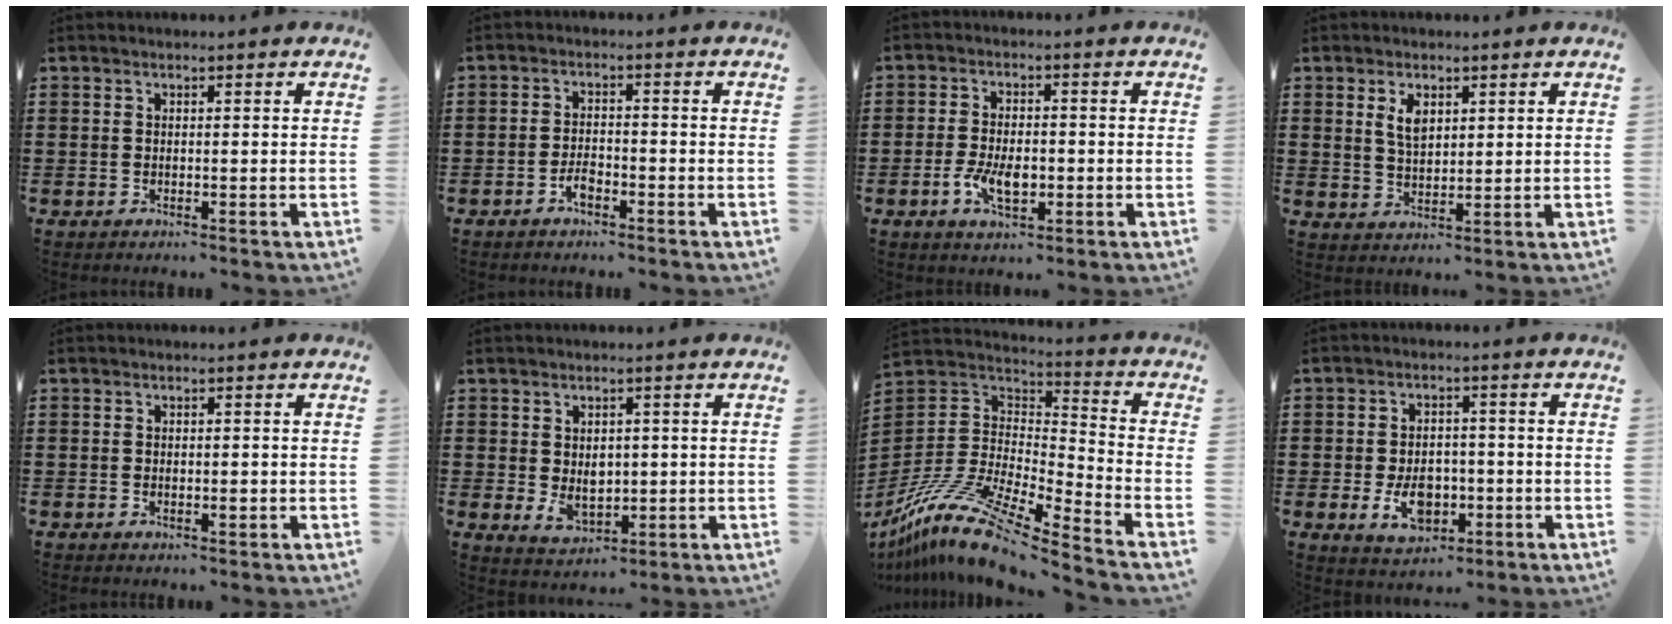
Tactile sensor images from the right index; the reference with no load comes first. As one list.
[{"total": 2.6, "force": [-1.5, 1.1, 1.8], "torque": [-0.041, 0.002, -0.031]}, {"total": 5.4, "force": [-1.5, 2.8, 4.4], "torque": [-0.087, 0.005, -0.028]}, {"total": 3.6, "force": [1.7, 1.8, 2.6], "torque": [-0.056, 0.006, 0.030]}, {"total": 1.2, "force": [-0.2, 0.6, 0.9], "torque": [-0.018, 0.000, -0.004]}, {"total": 3.8, "force": [0.2, 3.0, 2.4], "torque": [-0.036, 0.003, 0.000]}, {"total": 13.8, "force": [-10.8, 2.0, 8.4], "torque": [-0.196, 0.002, -0.216]}, {"total": 6.3, "force": [-1.7, 4.3, 4.2], "torque": [-0.073, 0.000, -0.035]}]